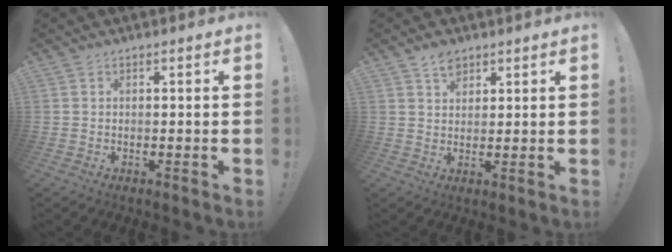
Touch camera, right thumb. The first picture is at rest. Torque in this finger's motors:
{"motor_torque": [-0.65, 0.48, 0.19, 0.05, -0.01]}